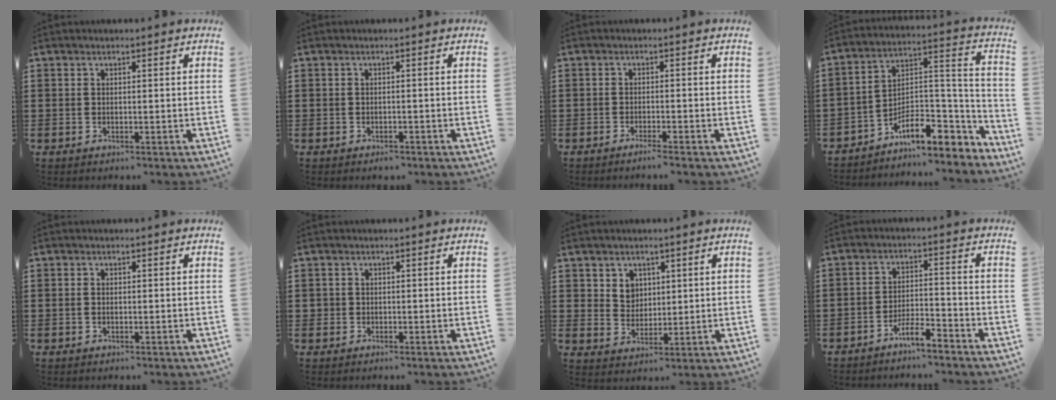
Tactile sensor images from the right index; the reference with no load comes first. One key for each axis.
{"total": 0.8, "fx": -0.7, "fy": 0.3, "fz": 0.1, "tx": -0.006, "ty": 0.000, "tz": -0.016}
{"total": 1.5, "fx": -1.3, "fy": -0.3, "fz": 0.7, "tx": -0.011, "ty": -0.003, "tz": -0.024}
{"total": 8.5, "fx": -5.8, "fy": 3.9, "fz": 4.7, "tx": -0.080, "ty": 0.002, "tz": -0.107}
{"total": 0.7, "fx": -0.1, "fy": 0.3, "fz": 0.7, "tx": -0.017, "ty": -0.001, "tz": -0.001}
{"total": 0.7, "fx": -0.2, "fy": 0.7, "fz": 0.0, "tx": -0.002, "ty": 0.004, "tz": -0.006}
{"total": 3.8, "fx": 1.9, "fy": 3.2, "fz": 1.0, "tx": -0.025, "ty": 0.007, "tz": 0.034}
{"total": 4.5, "fx": -3.9, "fy": 0.5, "fz": 2.2, "tx": -0.048, "ty": 0.006, "tz": -0.078}